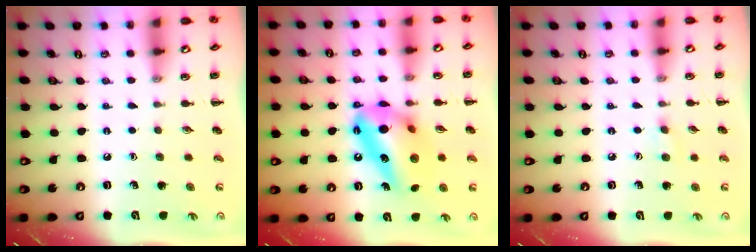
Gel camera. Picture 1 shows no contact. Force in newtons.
{"total": 17.9, "press": 17.9, "slide": 0.5}
{"total": 4.7, "press": 4.3, "slide": 1.7}